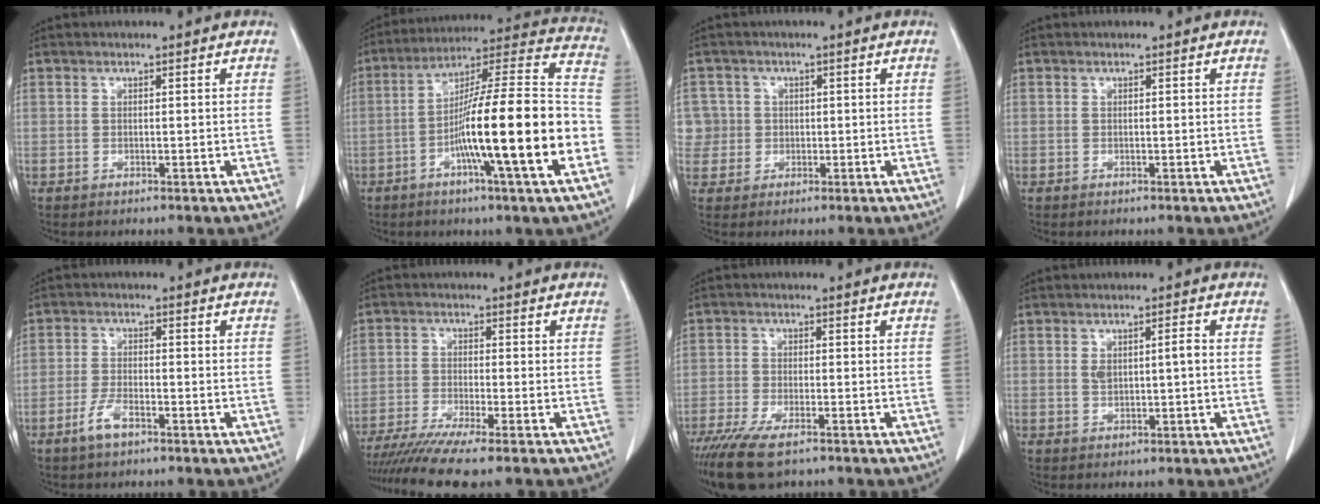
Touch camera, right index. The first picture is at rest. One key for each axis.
{"total": 21.7, "fx": -6.4, "fy": 0.4, "fz": 20.8, "tx": -0.300, "ty": 0.003, "tz": -0.108}
{"total": 4.3, "fx": 0.3, "fy": 4.3, "fz": -0.3, "tx": 0.018, "ty": 0.014, "tz": 0.006}
{"total": 0.0}
{"total": 3.8, "fx": -2.4, "fy": 1.0, "fz": 2.7, "tx": -0.059, "ty": -0.001, "tz": -0.048}
{"total": 9.9, "fx": -8.1, "fy": -0.8, "fz": 5.6, "tx": -0.083, "ty": -0.023, "tz": -0.131}
{"total": 9.2, "fx": -6.7, "fy": 2.2, "fz": 5.9, "tx": -0.107, "ty": -0.022, "tz": -0.111}
{"total": 2.9, "fx": 0.3, "fy": 0.8, "fz": 2.7, "tx": -0.053, "ty": 0.009, "tz": 0.011}